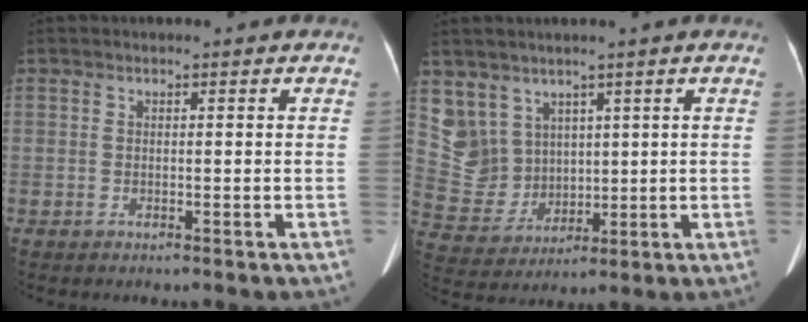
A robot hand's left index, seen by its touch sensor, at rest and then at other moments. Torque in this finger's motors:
{"motor_torque": [0.18, -0.10, 0.05, -0.01]}